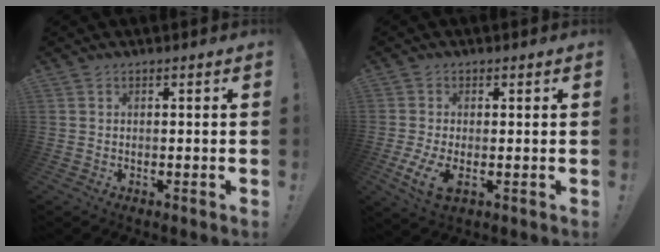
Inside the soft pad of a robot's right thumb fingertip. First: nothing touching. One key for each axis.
{"total": 6.7, "fx": -1.0, "fy": 3.7, "fz": 5.5, "tx": -0.105, "ty": -0.007, "tz": -0.015}